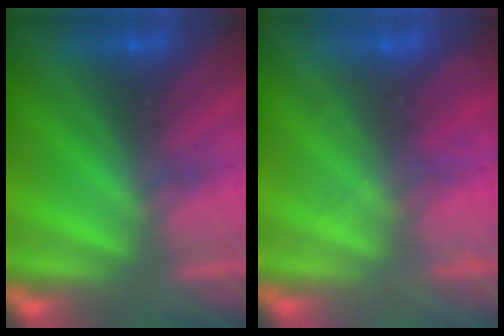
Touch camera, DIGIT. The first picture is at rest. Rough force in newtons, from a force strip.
{"total": 2.1}